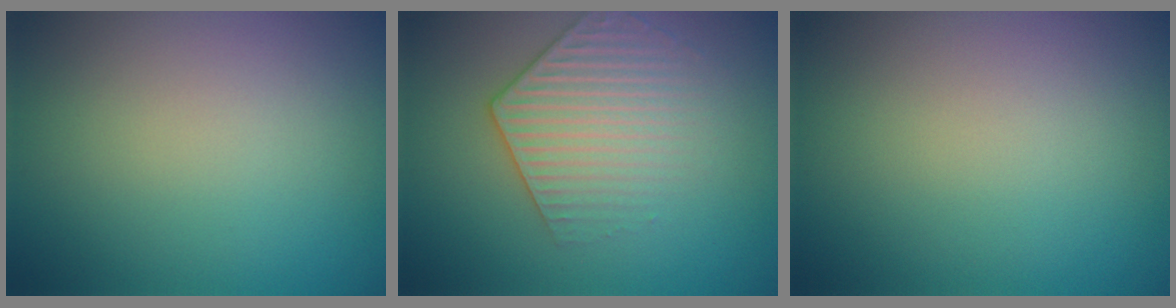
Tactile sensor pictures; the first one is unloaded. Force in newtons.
{"total": 3.3, "press": 3.2, "slide": 1.0}
{"total": 0.0}